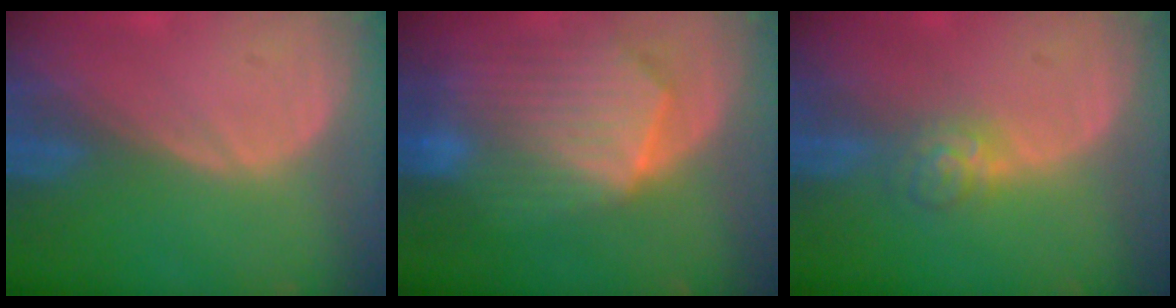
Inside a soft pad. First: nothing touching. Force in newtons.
{"total": 10.4, "press": 9.1, "slide": 5.1}
{"total": 3.7, "press": 3.6, "slide": 0.9}